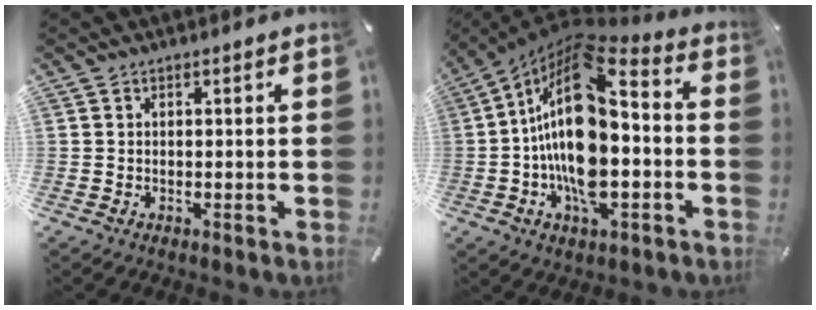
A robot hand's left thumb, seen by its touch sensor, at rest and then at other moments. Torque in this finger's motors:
{"motor_torque": [1.79, 3.22, 2.77, 0.00, 0.95]}